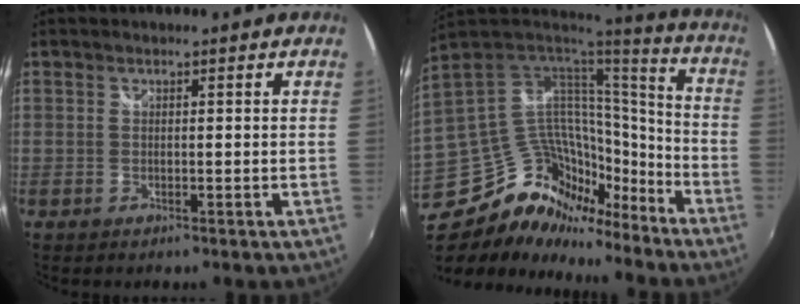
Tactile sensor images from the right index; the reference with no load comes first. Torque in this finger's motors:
{"motor_torque": [0.30, -0.20, 0.07, -0.01]}